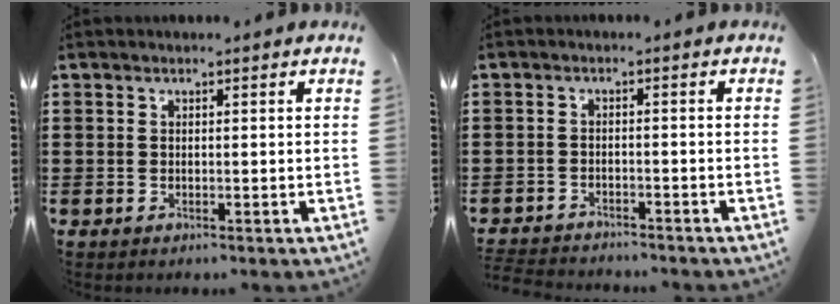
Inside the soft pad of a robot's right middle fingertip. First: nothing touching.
{"total": 2.5, "force": [-2.5, 0.2, -0.1], "torque": [-0.004, -0.002, -0.055]}